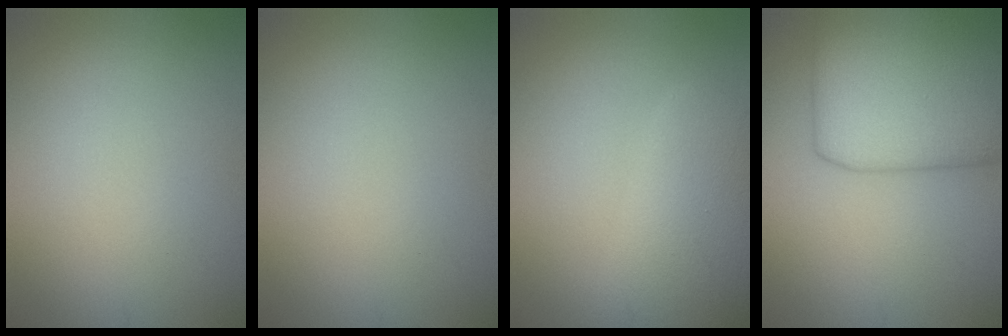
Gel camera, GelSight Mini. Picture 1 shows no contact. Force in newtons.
{"total": 0.0}
{"total": 6.4, "press": 6.4, "slide": 0.3}
{"total": 9.7, "press": 9.7, "slide": 0.3}